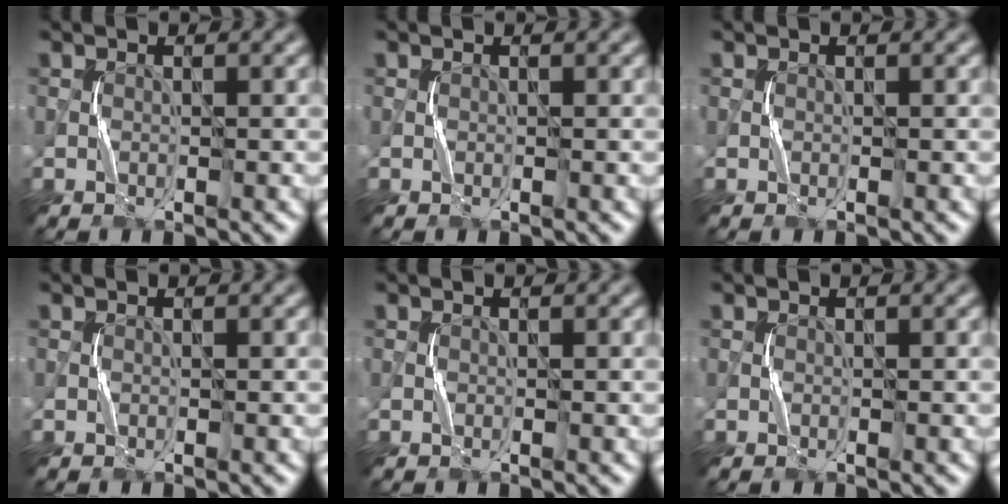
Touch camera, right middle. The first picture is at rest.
{"total": 0.0}
{"total": 0.0}
{"total": 0.0}
{"total": 0.0}
{"total": 0.0}